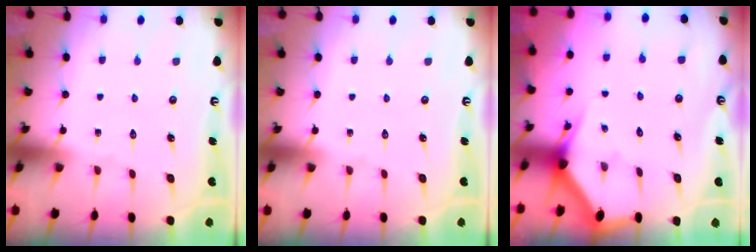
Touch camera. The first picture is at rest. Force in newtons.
{"total": 0.0}
{"total": 2.9, "press": 2.9, "slide": 0.1}